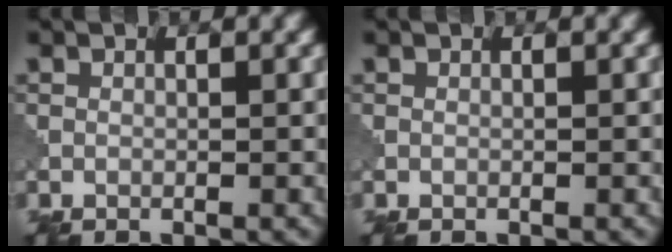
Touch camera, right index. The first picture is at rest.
{"total": 0.0}